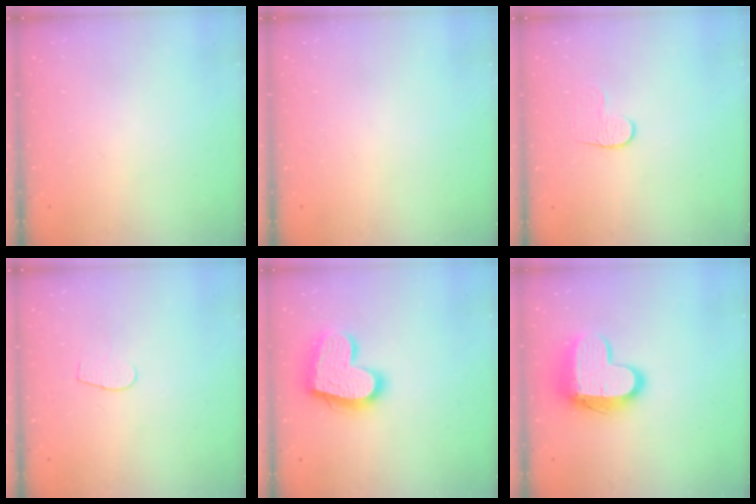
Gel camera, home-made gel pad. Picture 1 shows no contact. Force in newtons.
{"total": 0.0}
{"total": 6.2, "press": 6.1, "slide": 0.6}
{"total": 3.2, "press": 3.2, "slide": 0.3}
{"total": 20.2, "press": 20.2, "slide": 1.5}
{"total": 14.1, "press": 14.1, "slide": 1.1}